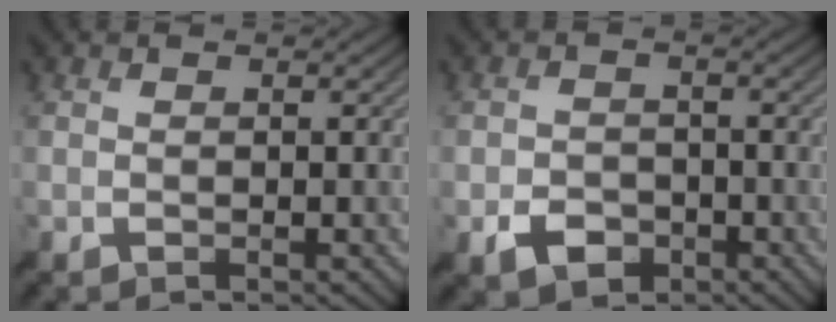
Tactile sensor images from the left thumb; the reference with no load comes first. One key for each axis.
{"total": 3.5, "fx": -1.9, "fy": 2.6, "fz": 1.5, "tx": -0.029, "ty": -0.007, "tz": -0.035}